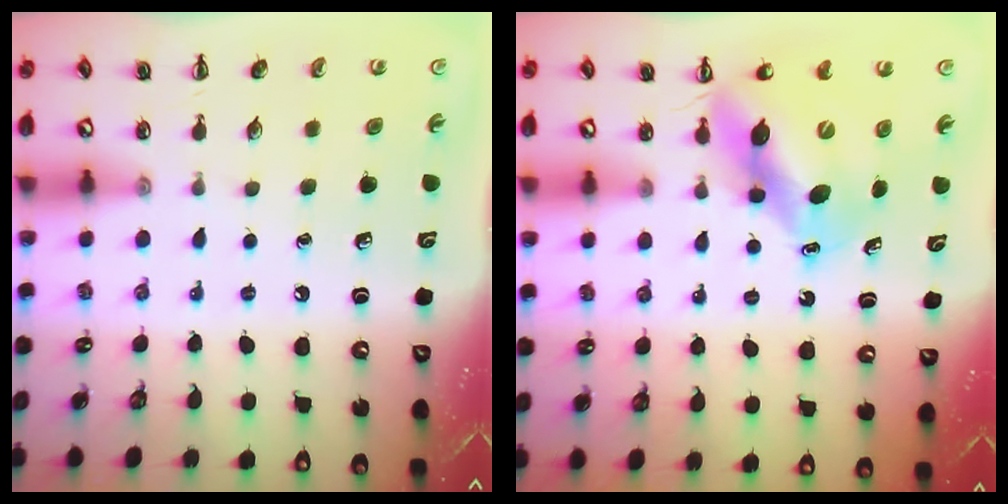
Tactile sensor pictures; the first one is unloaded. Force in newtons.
{"total": 9.8, "press": 9.4, "slide": 2.6}